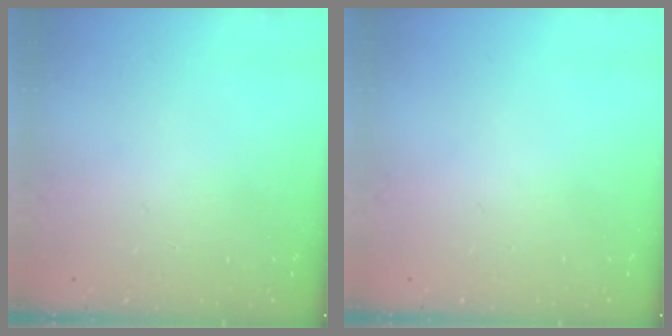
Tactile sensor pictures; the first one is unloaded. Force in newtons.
{"total": 0.0}